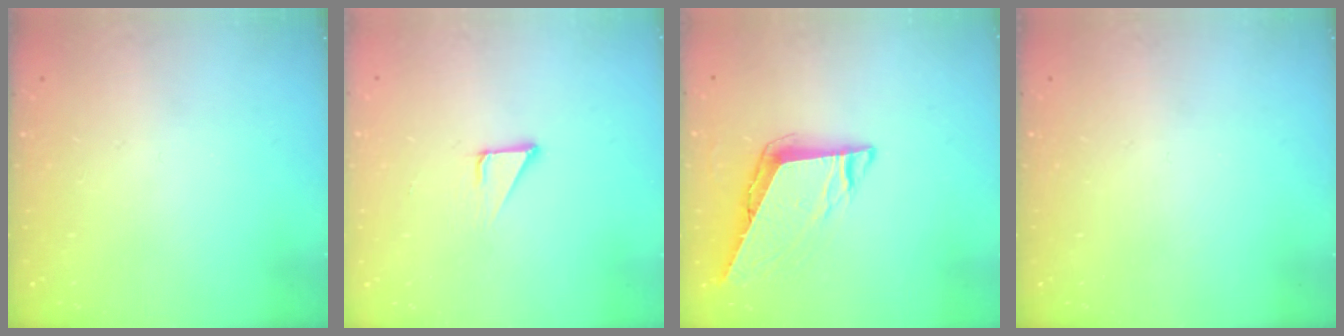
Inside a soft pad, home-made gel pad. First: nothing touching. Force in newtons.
{"total": 2.1, "press": 2.1, "slide": 0.1}
{"total": 8.0, "press": 8.0, "slide": 0.8}
{"total": 0.0}